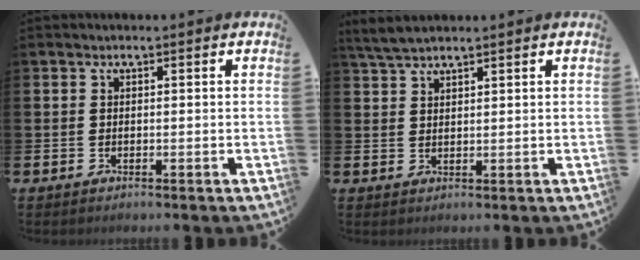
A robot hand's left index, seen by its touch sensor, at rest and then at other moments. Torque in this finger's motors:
{"motor_torque": [0.06, -0.14, 0.35, 0.07]}